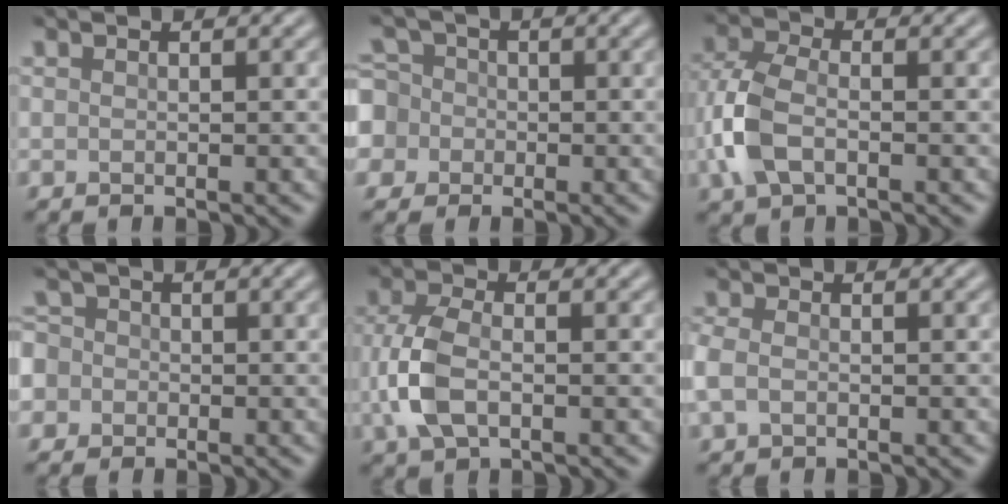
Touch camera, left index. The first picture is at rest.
{"total": 6.8, "force": [-1.4, 6.2, 2.3], "torque": [-0.061, 0.015, -0.062]}
{"total": 5.5, "force": [-1.3, 3.2, 4.2], "torque": [-0.112, 0.001, -0.035]}
{"total": 5.3, "force": [-1.3, 4.9, 1.6], "torque": [-0.040, 0.017, -0.058]}
{"total": 4.9, "force": [-0.7, 2.8, 4.0], "torque": [-0.102, -0.005, -0.017]}
{"total": 2.1, "force": [-0.6, 1.5, 1.3], "torque": [-0.035, -0.001, -0.016]}